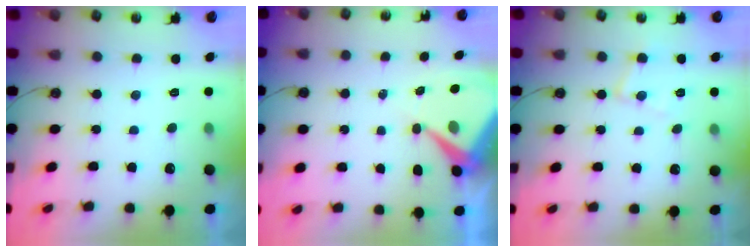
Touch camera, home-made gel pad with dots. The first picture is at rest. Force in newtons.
{"total": 7.8, "press": 7.7, "slide": 0.5}
{"total": 7.9, "press": 7.9, "slide": 0.6}